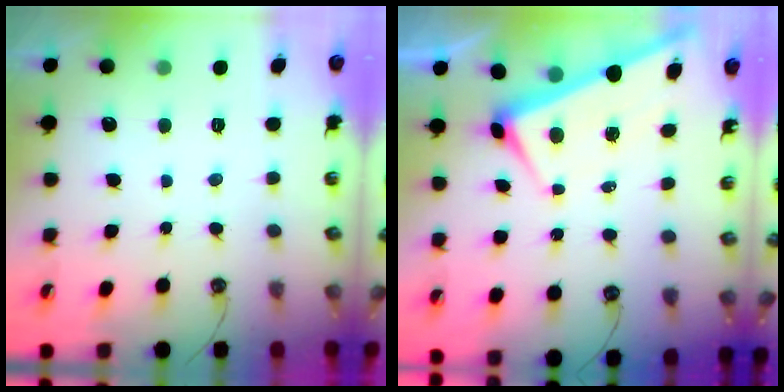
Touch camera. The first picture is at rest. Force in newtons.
{"total": 2.8, "press": 2.7, "slide": 0.6}